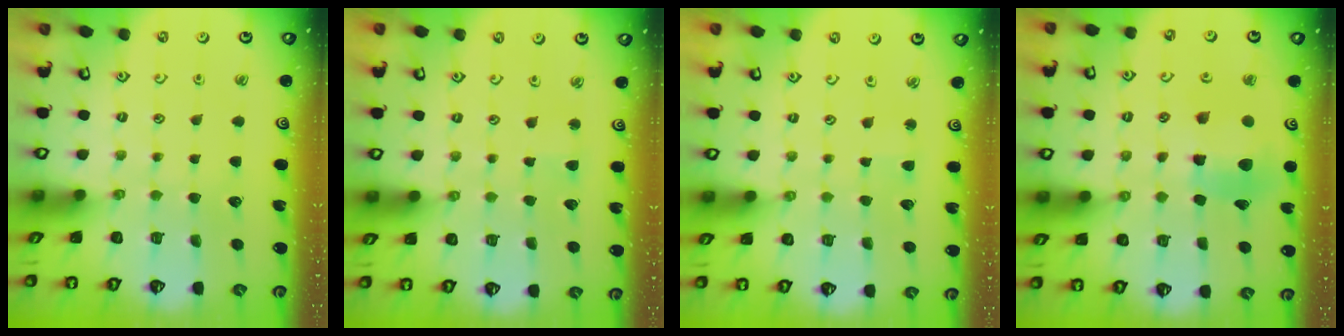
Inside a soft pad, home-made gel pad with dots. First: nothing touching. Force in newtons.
{"total": 2.4, "press": 2.4, "slide": 0.5}
{"total": 1.9, "press": 1.9, "slide": 0.3}
{"total": 10.6, "press": 10.5, "slide": 1.2}